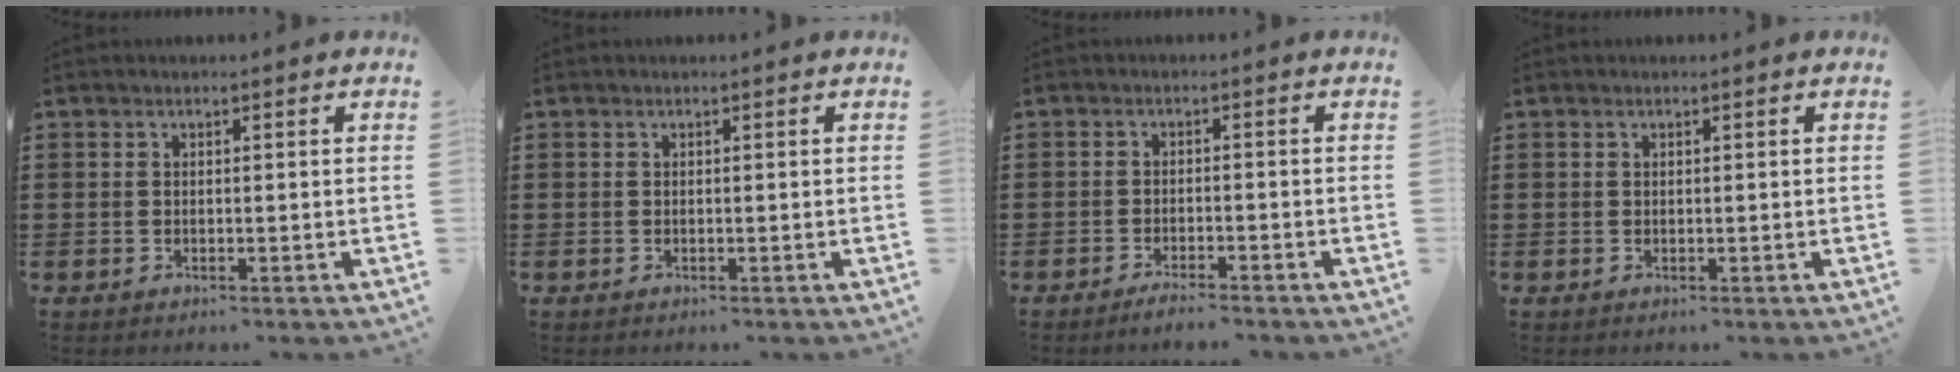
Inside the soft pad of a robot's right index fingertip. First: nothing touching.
{"total": 0.0}
{"total": 2.2, "force": [-2.0, -0.2, 0.7], "torque": [-0.013, -0.001, -0.039]}
{"total": 0.0}